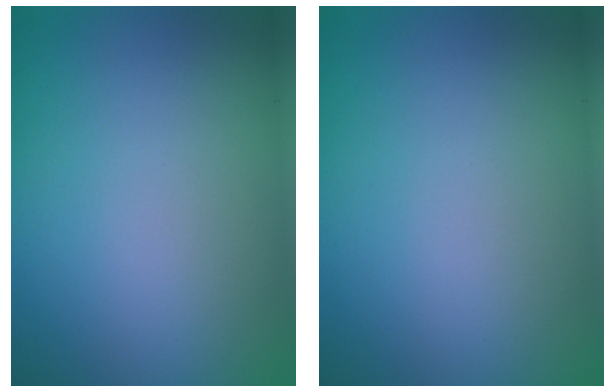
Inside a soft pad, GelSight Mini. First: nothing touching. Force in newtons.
{"total": 0.0}